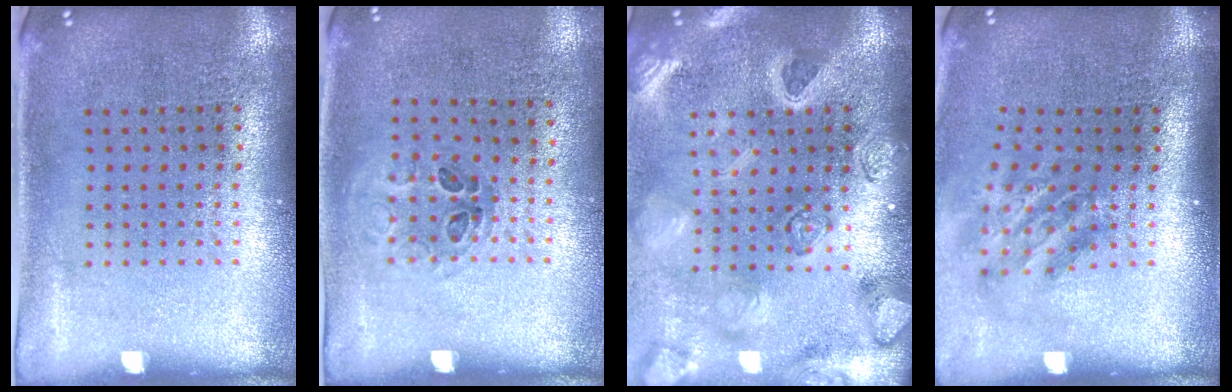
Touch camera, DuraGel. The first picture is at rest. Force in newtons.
{"total": 1.1, "press": 0.7, "slide": 0.8}
{"total": 3.7, "press": 3.1, "slide": 2.0}
{"total": 1.9, "press": 1.2, "slide": 1.4}